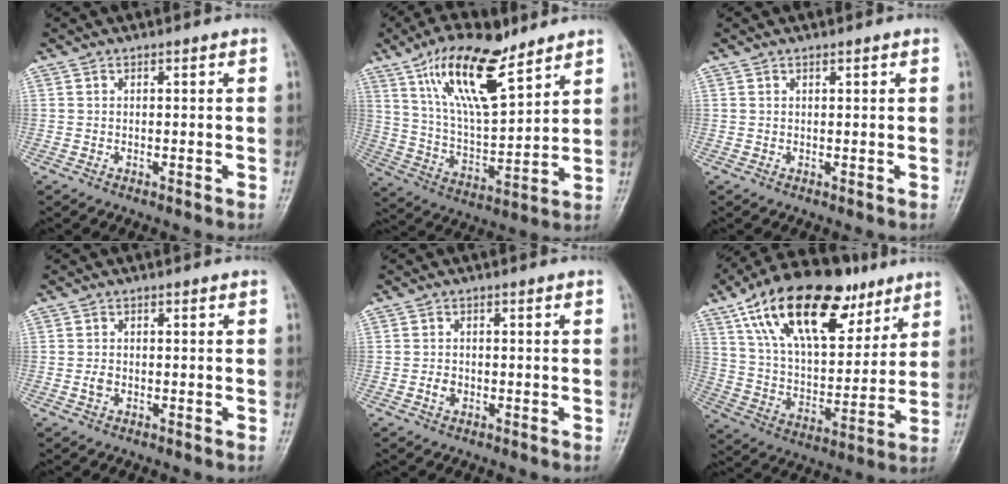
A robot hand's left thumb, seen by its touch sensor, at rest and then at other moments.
{"total": 17.4, "force": [10.7, 6.4, 12.2], "torque": [-0.190, -0.049, 0.202]}
{"total": 0.5, "force": [0.4, 0.2, 0.3], "torque": [-0.007, -0.003, 0.006]}
{"total": 1.6, "force": [-0.4, 1.2, 1.0], "torque": [-0.016, 0.002, -0.010]}
{"total": 2.0, "force": [-0.6, 1.5, 1.1], "torque": [-0.016, 0.006, -0.014]}
{"total": 25.6, "force": [14.0, 12.8, 17.2], "torque": [-0.264, -0.020, 0.241]}